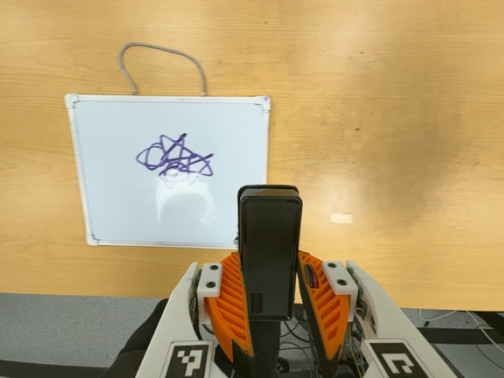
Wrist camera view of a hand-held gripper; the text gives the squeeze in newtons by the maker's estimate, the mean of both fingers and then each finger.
{"total": 5.2, "left": 3.6, "right": 6.8}